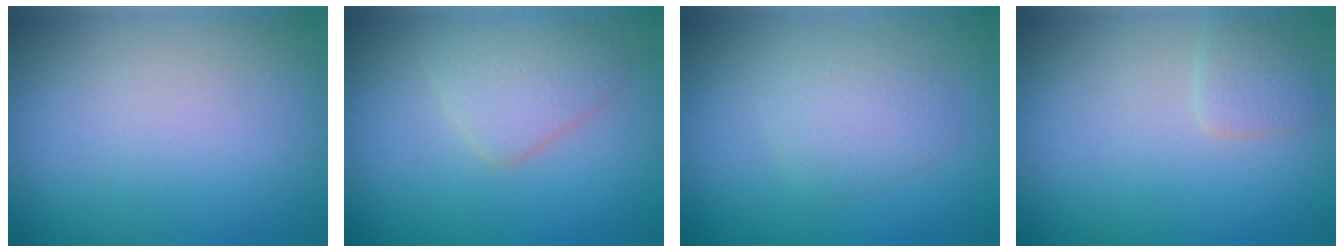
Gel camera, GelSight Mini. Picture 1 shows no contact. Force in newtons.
{"total": 2.8, "press": 2.8, "slide": 0.0}
{"total": 2.3, "press": 2.3, "slide": 0.1}
{"total": 1.3, "press": 1.3, "slide": 0.0}